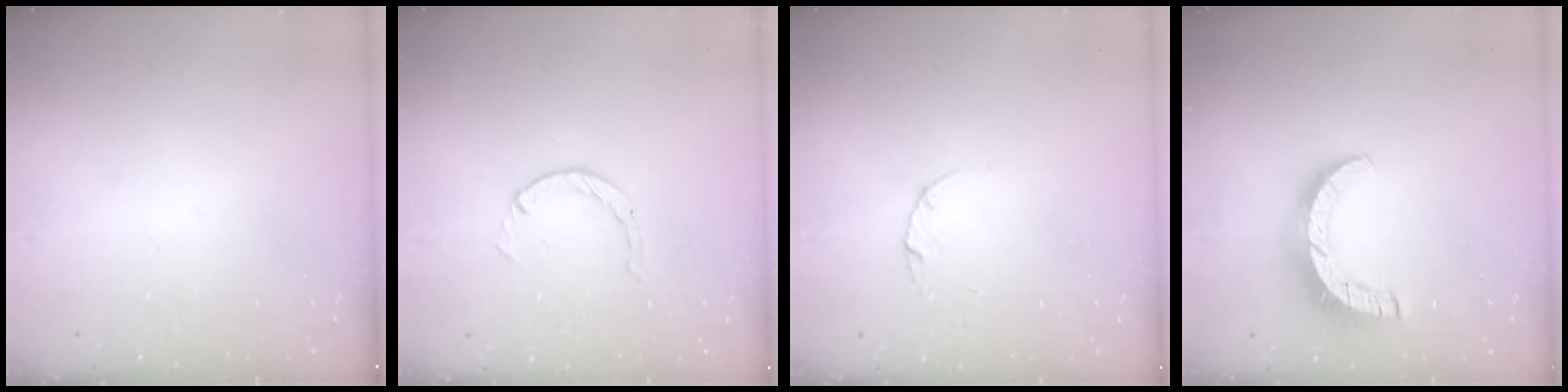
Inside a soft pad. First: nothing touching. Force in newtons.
{"total": 2.1, "press": 2.1, "slide": 0.3}
{"total": 3.0, "press": 3.0, "slide": 0.4}
{"total": 9.4, "press": 9.4, "slide": 0.8}